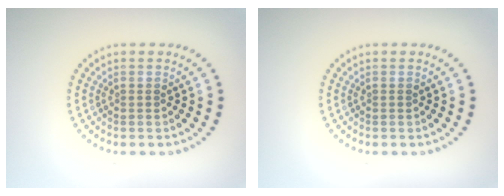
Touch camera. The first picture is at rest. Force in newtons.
{"total": 0.0}